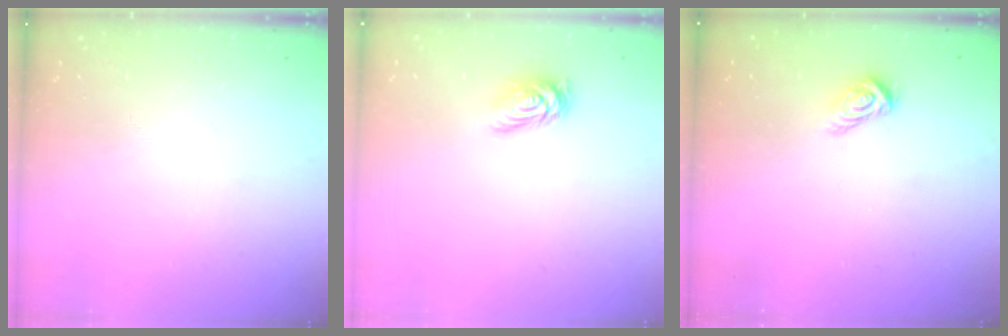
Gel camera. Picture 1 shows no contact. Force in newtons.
{"total": 4.6, "press": 4.6, "slide": 0.7}
{"total": 6.0, "press": 6.0, "slide": 0.3}